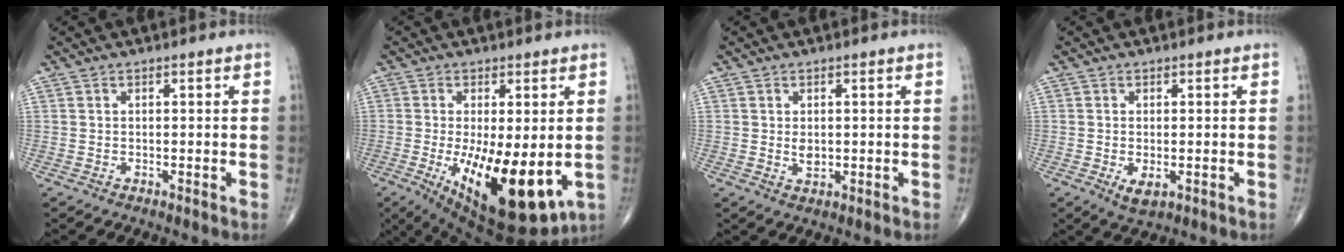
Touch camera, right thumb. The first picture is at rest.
{"total": 18.4, "force": [-4.1, 6.9, 16.5], "torque": [-0.245, -0.034, -0.039]}
{"total": 2.0, "force": [0.2, 1.3, 1.5], "torque": [-0.021, -0.006, 0.007]}
{"total": 3.1, "force": [-0.9, 1.4, 2.6], "torque": [-0.046, -0.008, -0.010]}